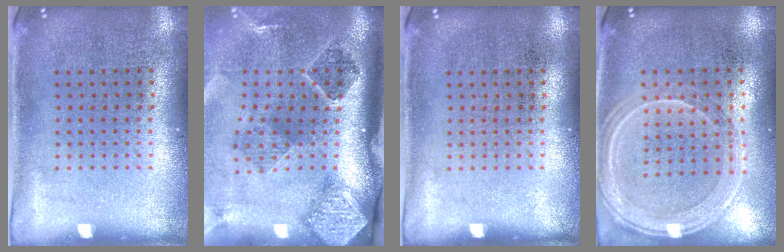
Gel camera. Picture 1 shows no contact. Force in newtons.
{"total": 2.9, "press": 1.8, "slide": 2.2}
{"total": 0.0}
{"total": 1.3, "press": 1.3, "slide": 0.2}